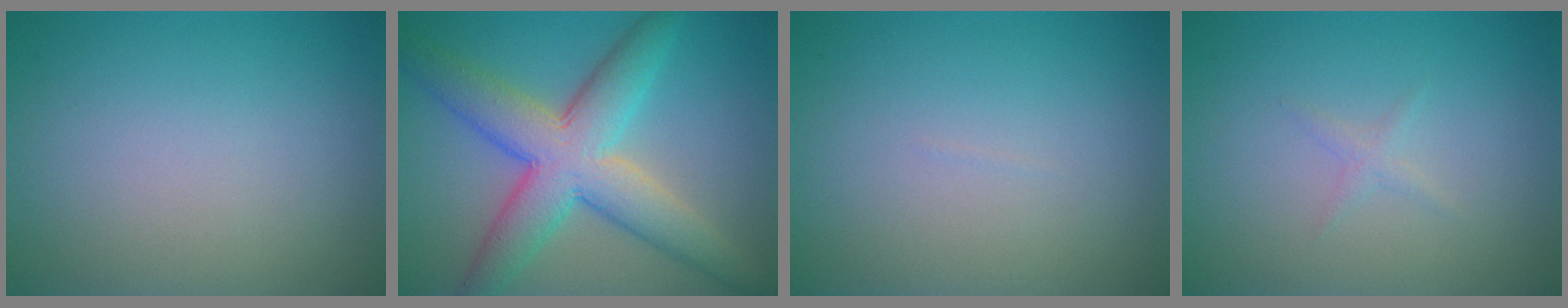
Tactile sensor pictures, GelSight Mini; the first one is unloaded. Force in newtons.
{"total": 8.5, "press": 8.5, "slide": 0.4}
{"total": 0.0}
{"total": 0.7, "press": 0.7, "slide": 0.0}